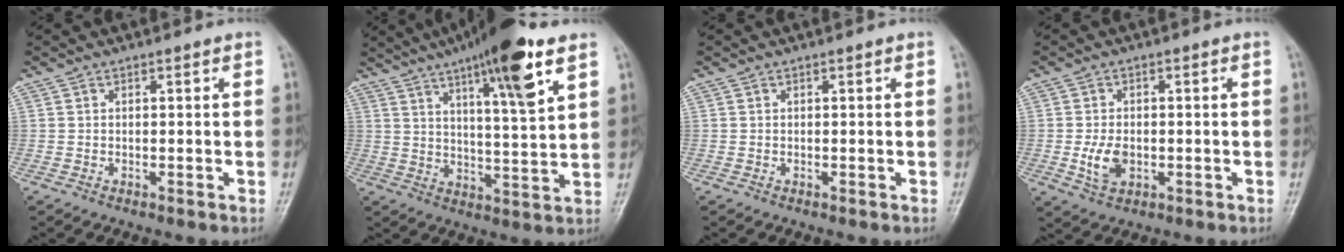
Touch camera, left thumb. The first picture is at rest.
{"total": 16.4, "force": [9.3, 2.8, 13.1], "torque": [-0.198, -0.035, 0.146]}
{"total": 0.0}
{"total": 4.7, "force": [-1.1, 3.2, 3.2], "torque": [-0.062, -0.002, -0.016]}